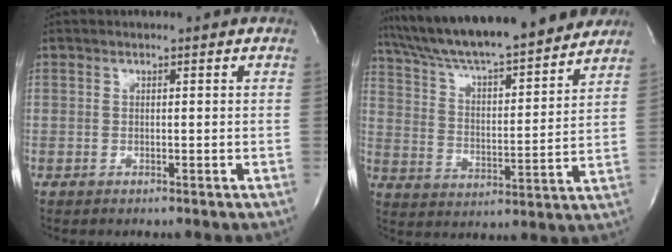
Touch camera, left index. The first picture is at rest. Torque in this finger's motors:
{"motor_torque": [0.33, -0.42, 0.95, 0.21]}